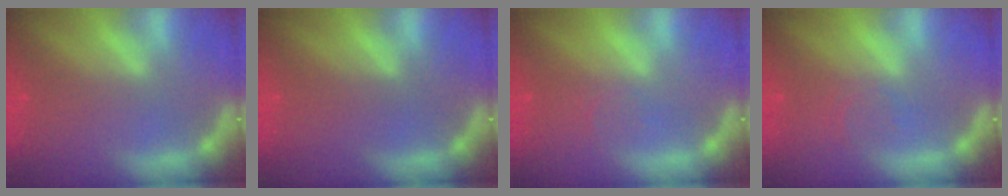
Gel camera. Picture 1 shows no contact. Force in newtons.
{"total": 0.0}
{"total": 1.0}
{"total": 1.5}